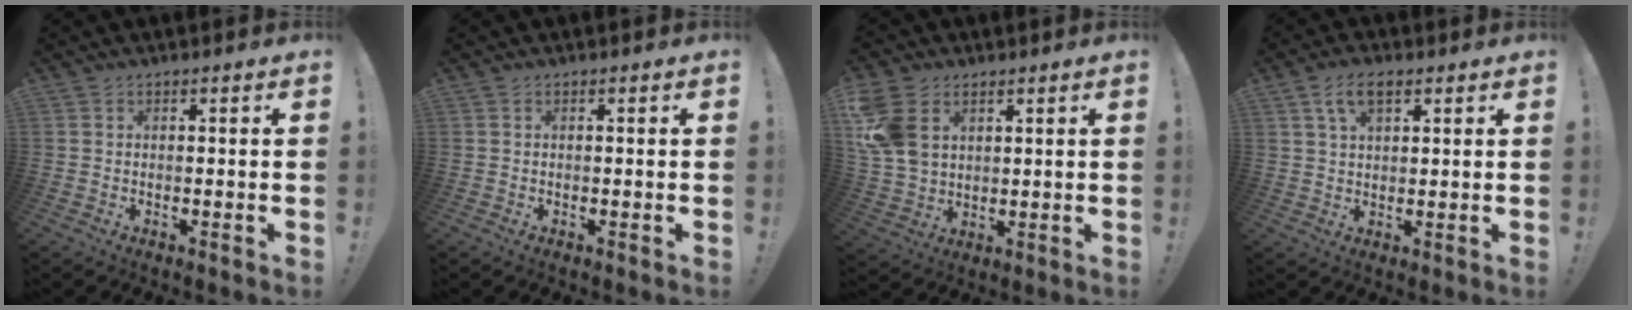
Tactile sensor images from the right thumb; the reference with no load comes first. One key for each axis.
{"total": 0.0}
{"total": 12.3, "fx": 4.3, "fy": 9.0, "fz": 7.2, "tx": -0.146, "ty": -0.006, "tz": 0.087}
{"total": 6.8, "fx": 3.4, "fy": 3.4, "fz": 4.9, "tx": -0.085, "ty": -0.001, "tz": 0.063}